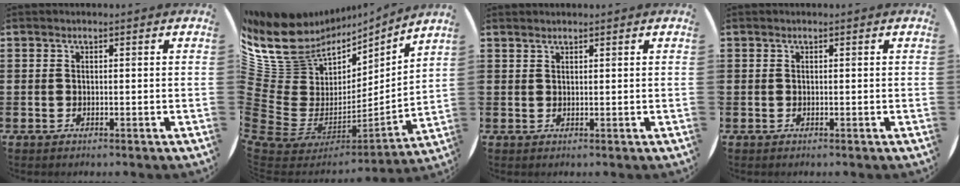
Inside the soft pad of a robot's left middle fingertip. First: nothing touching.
{"total": 10.4, "force": [5.3, 8.7, 2.3], "torque": [-0.125, -0.069, 0.097]}
{"total": 0.8, "force": [0.8, 0.1, -0.1], "torque": [0.002, 0.002, 0.016]}
{"total": 0.0}